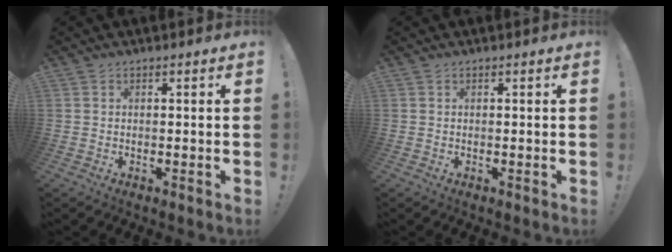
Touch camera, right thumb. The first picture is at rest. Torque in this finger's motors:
{"motor_torque": [-0.30, 0.31, -0.01, -0.03, 0.00]}